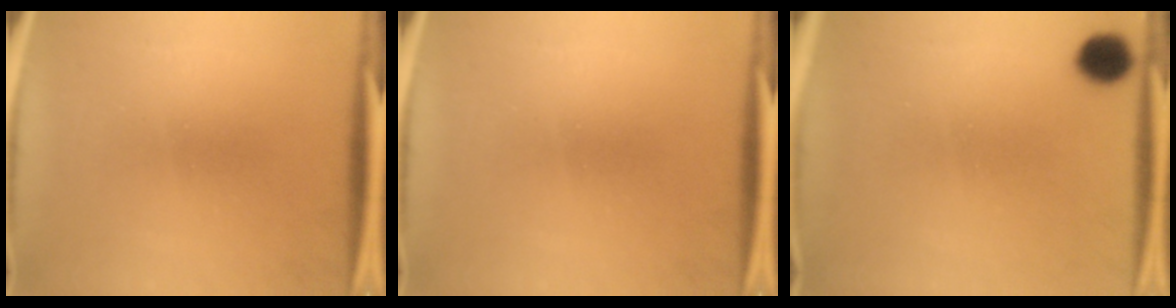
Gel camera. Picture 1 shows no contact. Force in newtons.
{"total": 0.0}
{"total": 4.8}